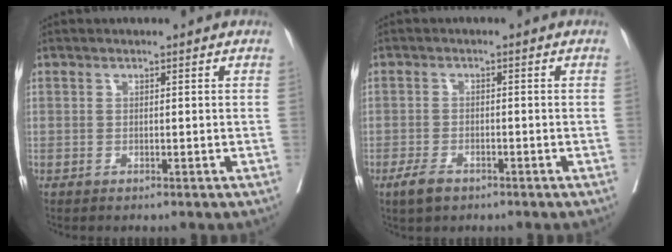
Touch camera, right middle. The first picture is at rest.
{"total": 3.3, "force": [-2.2, 1.5, 2.0], "torque": [-0.042, -0.003, -0.037]}